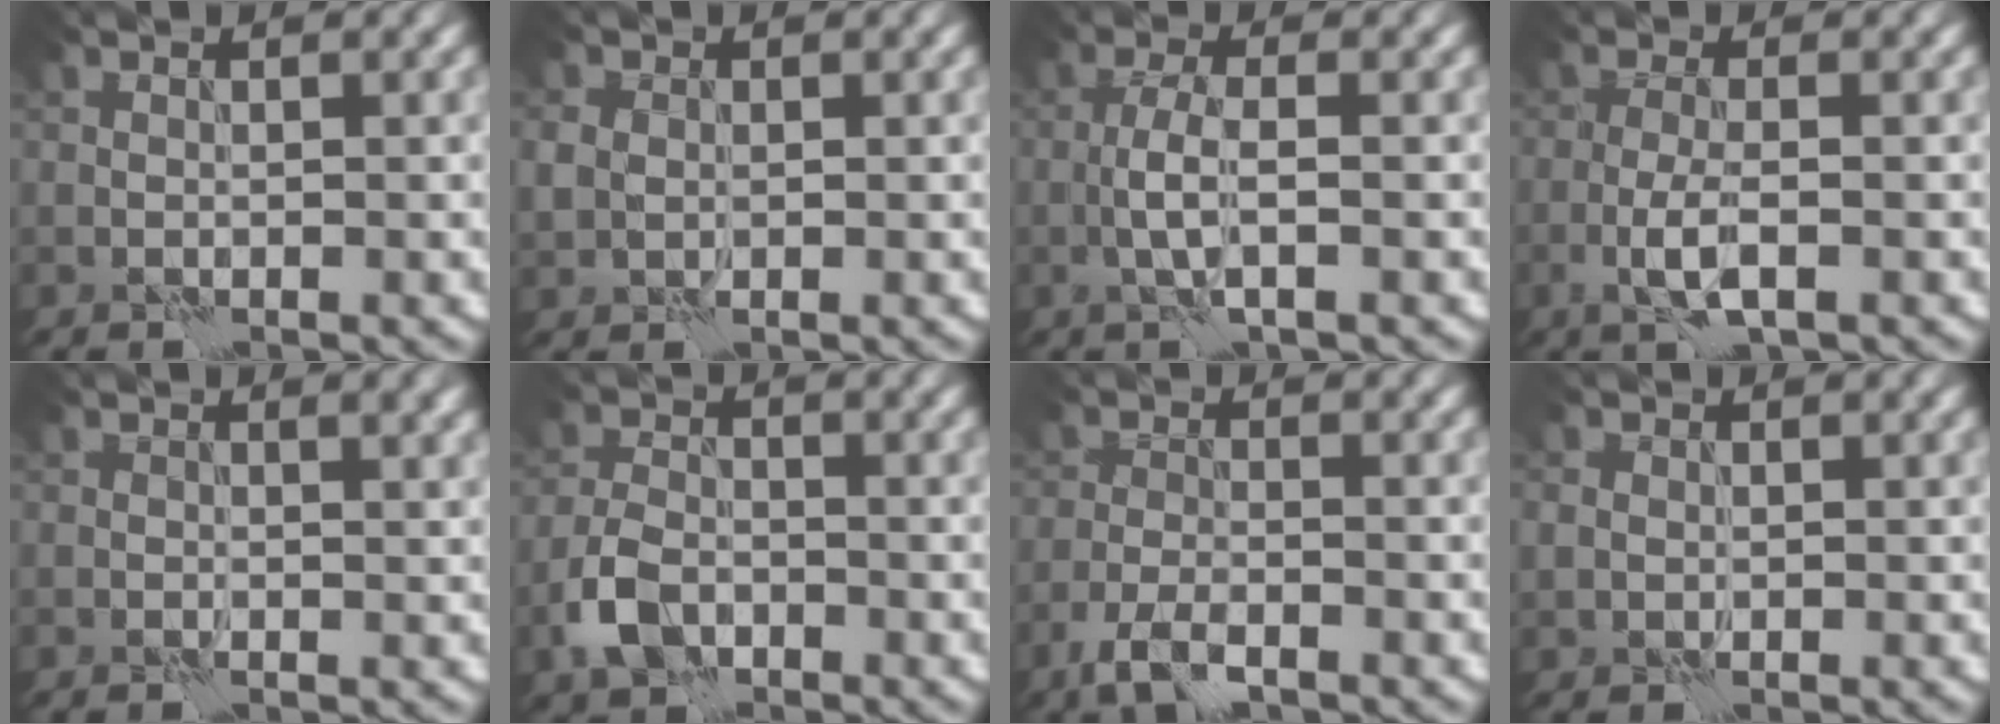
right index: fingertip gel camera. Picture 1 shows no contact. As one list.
[{"total": 2.2, "force": [0.3, 1.8, 1.2], "torque": [-0.028, 0.002, 0.008]}, {"total": 2.9, "force": [-0.6, 0.7, 2.8], "torque": [-0.060, 0.005, -0.015]}, {"total": 3.1, "force": [-1.2, 0.8, 2.8], "torque": [-0.059, 0.002, -0.027]}, {"total": 1.2, "force": [0.4, 0.3, 1.1], "torque": [-0.017, -0.003, 0.004]}, {"total": 4.0, "force": [-2.0, 2.5, 2.4], "torque": [-0.050, 0.002, -0.046]}, {"total": 3.2, "force": [-2.1, 1.1, 2.1], "torque": [-0.047, 0.000, -0.048]}, {"total": 1.3, "force": [0.2, 1.1, 0.6], "torque": [-0.012, 0.001, 0.004]}]